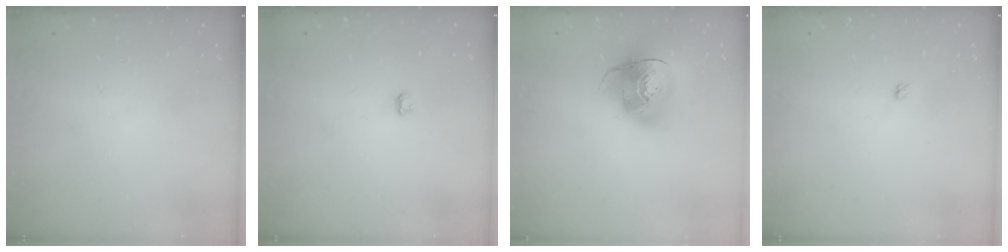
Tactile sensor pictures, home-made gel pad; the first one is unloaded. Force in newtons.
{"total": 2.9, "press": 2.9, "slide": 0.3}
{"total": 14.0, "press": 13.8, "slide": 2.4}
{"total": 2.4, "press": 2.4, "slide": 0.4}